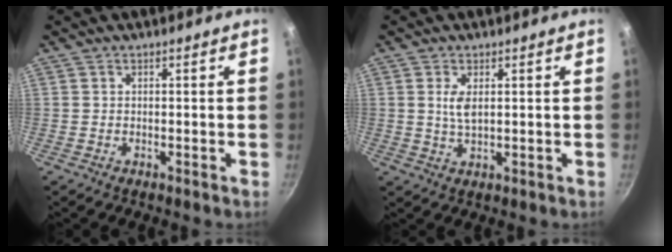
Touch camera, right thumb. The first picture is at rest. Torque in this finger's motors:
{"motor_torque": [0.27, 0.52, 0.59, 0.10, 0.20]}